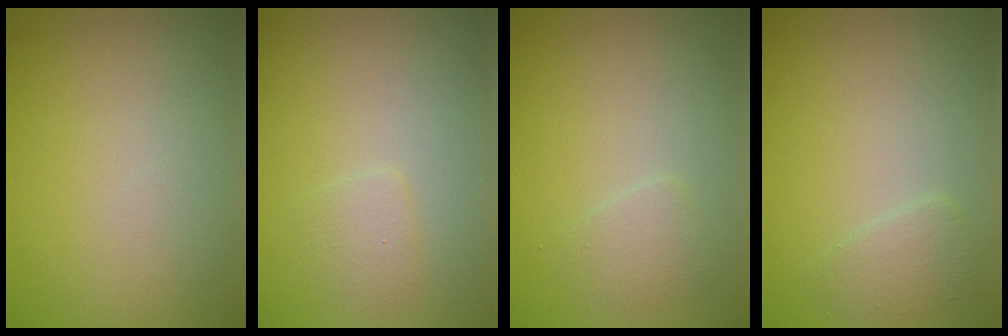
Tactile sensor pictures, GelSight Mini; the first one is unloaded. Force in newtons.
{"total": 1.1, "press": 1.1, "slide": 0.1}
{"total": 1.3, "press": 1.3, "slide": 0.1}
{"total": 1.5, "press": 1.5, "slide": 0.1}